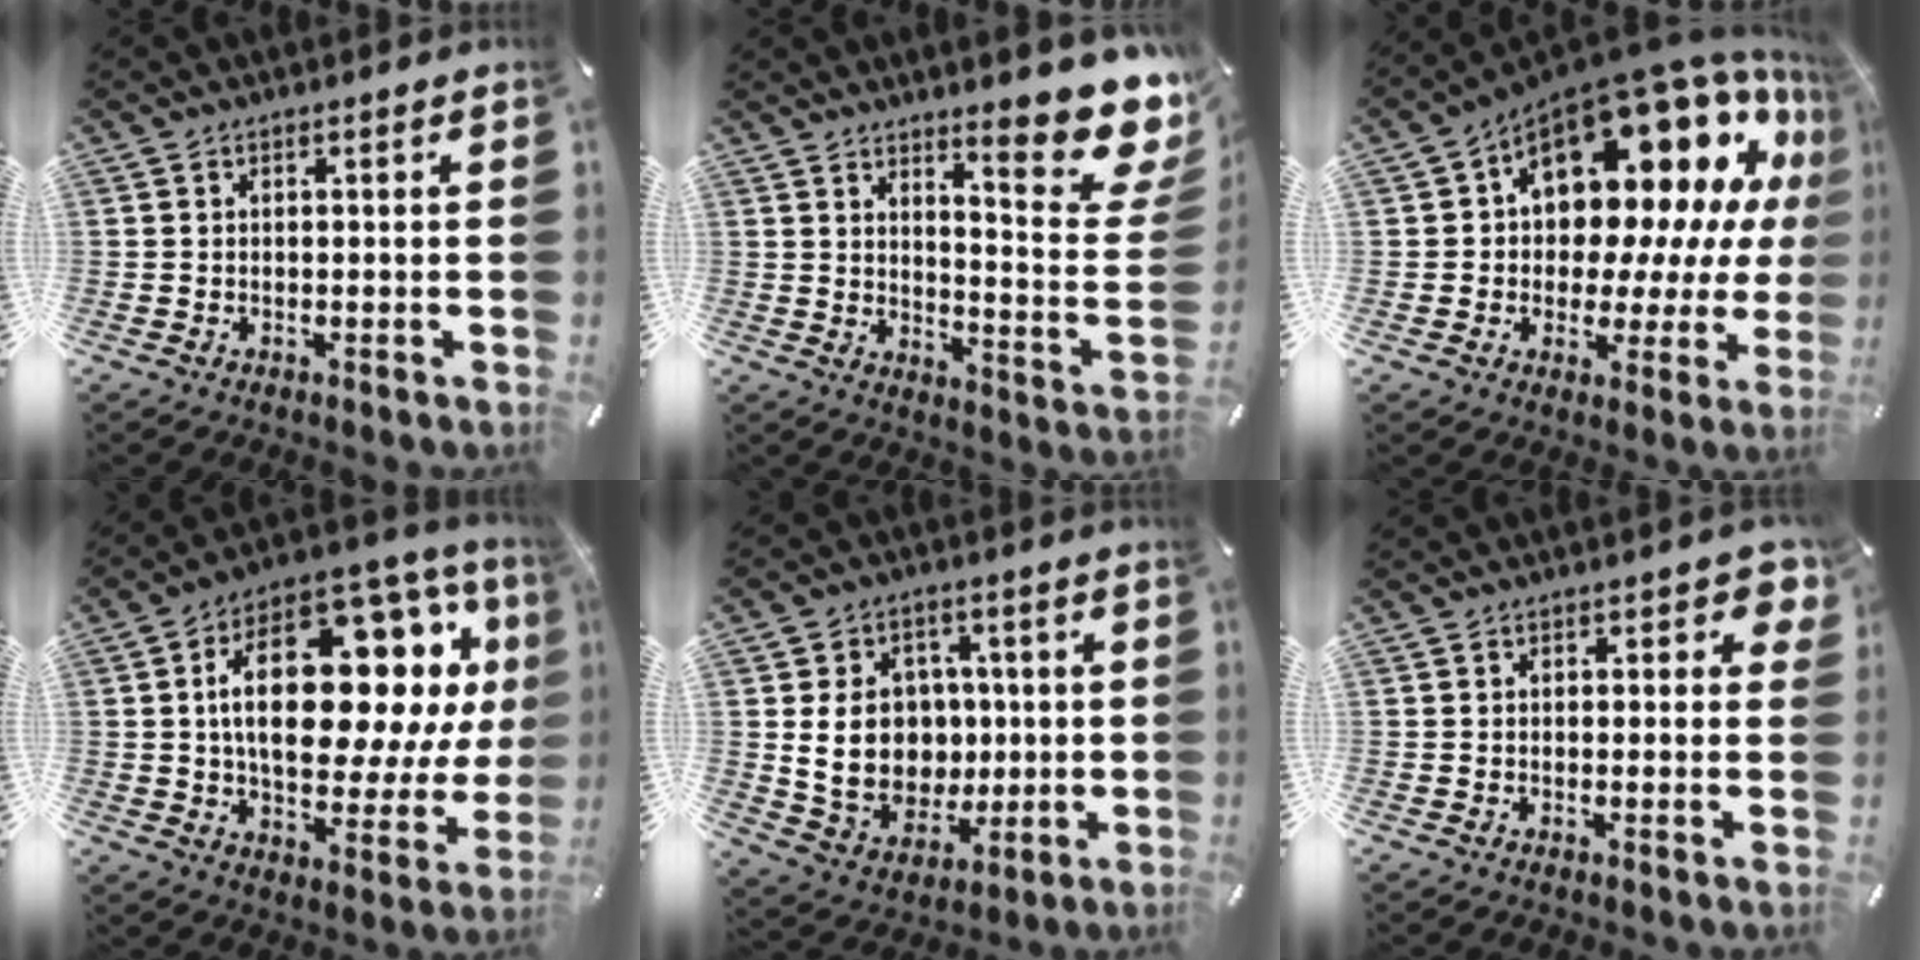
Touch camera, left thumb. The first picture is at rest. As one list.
[{"total": 15.5, "force": [10.8, 4.0, 10.4], "torque": [-0.127, -0.095, 0.174]}, {"total": 21.4, "force": [10.7, 12.2, 13.9], "torque": [-0.189, -0.096, 0.183]}, {"total": 25.6, "force": [7.1, 13.5, 20.5], "torque": [-0.339, -0.046, 0.118]}, {"total": 13.5, "force": [1.0, 11.6, 6.7], "torque": [-0.126, 0.008, 0.031]}, {"total": 2.7, "force": [0.6, 1.6, 2.1], "torque": [-0.018, -0.002, 0.004]}]